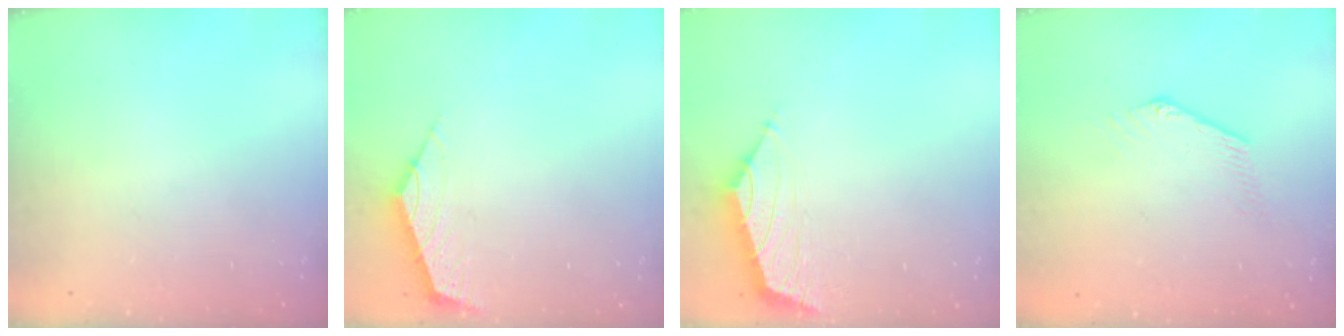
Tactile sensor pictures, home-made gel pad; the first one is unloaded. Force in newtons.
{"total": 2.6, "press": 2.6, "slide": 0.7}
{"total": 2.5, "press": 2.4, "slide": 0.6}
{"total": 0.8, "press": 0.8, "slide": 0.1}